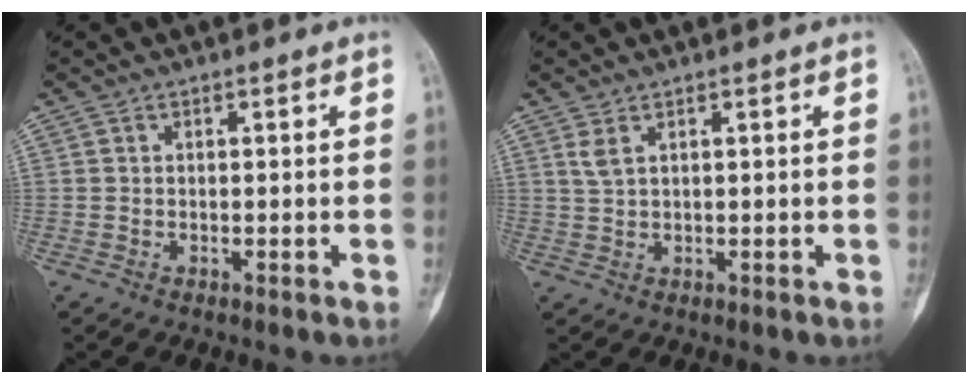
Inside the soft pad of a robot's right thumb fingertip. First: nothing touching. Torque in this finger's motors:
{"motor_torque": [0.41, -0.04, 0.19, -0.19, 0.00]}